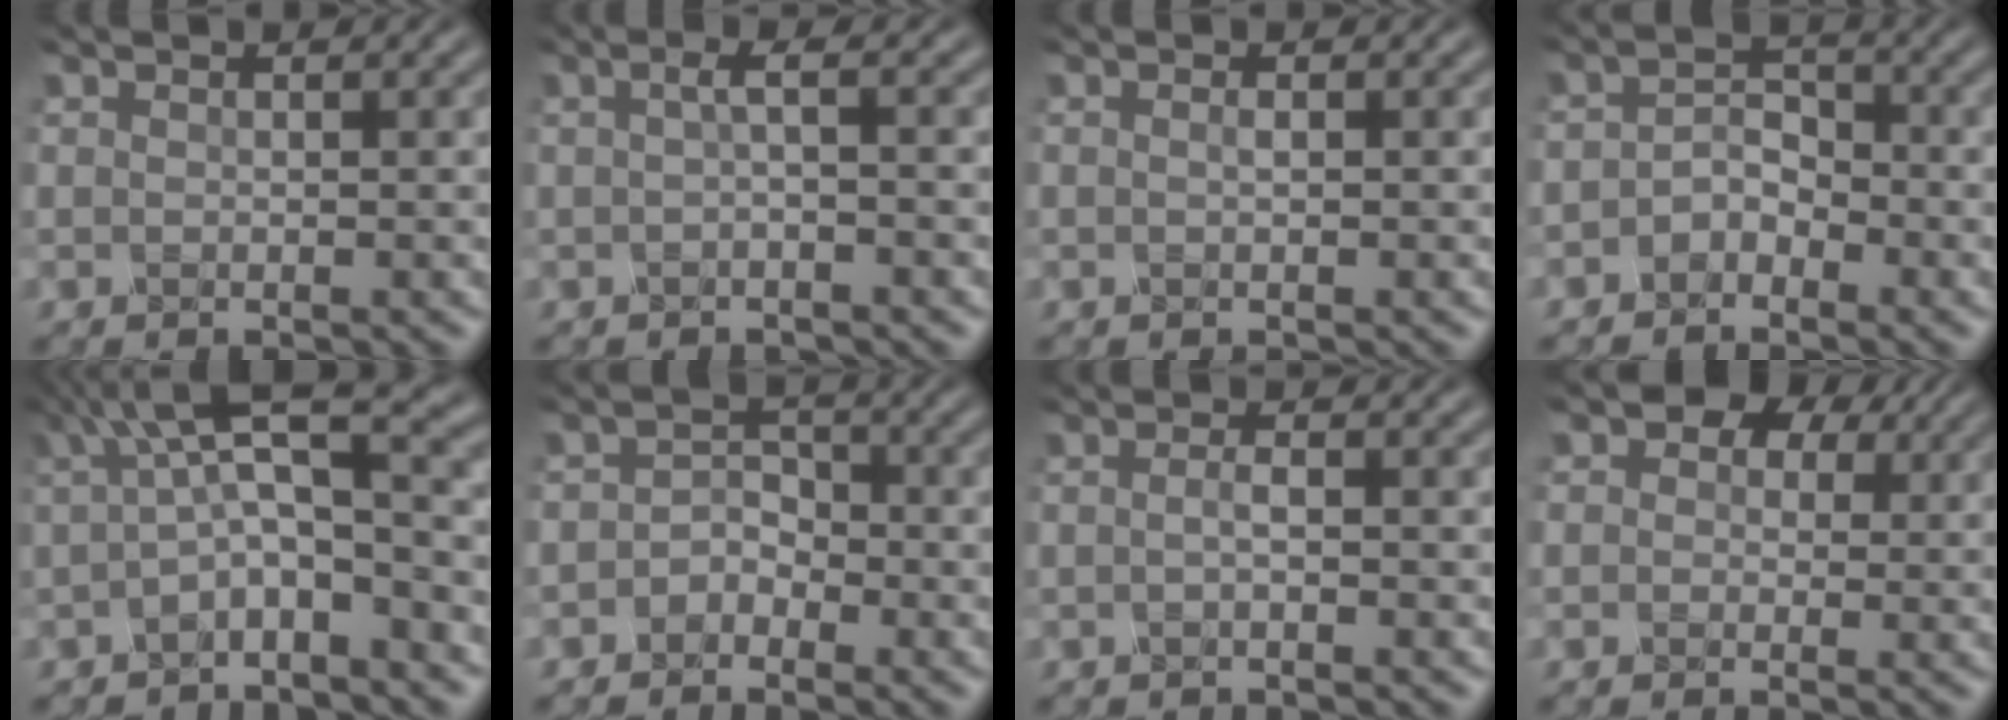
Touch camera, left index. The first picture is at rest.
{"total": 1.6, "force": [-0.5, 0.2, 1.6], "torque": [-0.031, 0.007, -0.014]}
{"total": 0.5, "force": [-0.2, 0.1, 0.4], "torque": [-0.011, 0.002, -0.005]}
{"total": 2.2, "force": [-1.7, 1.2, 0.7], "torque": [-0.011, 0.010, -0.037]}
{"total": 6.3, "force": [0.3, 2.0, 5.9], "torque": [-0.093, 0.014, -0.006]}
{"total": 2.0, "force": [-1.5, 1.2, 0.4], "torque": [-0.003, 0.008, -0.032]}
{"total": 1.0, "force": [-0.6, 0.0, 0.8], "torque": [-0.019, 0.004, -0.014]}
{"total": 6.2, "force": [2.9, 4.4, 3.2], "torque": [-0.055, 0.017, 0.020]}